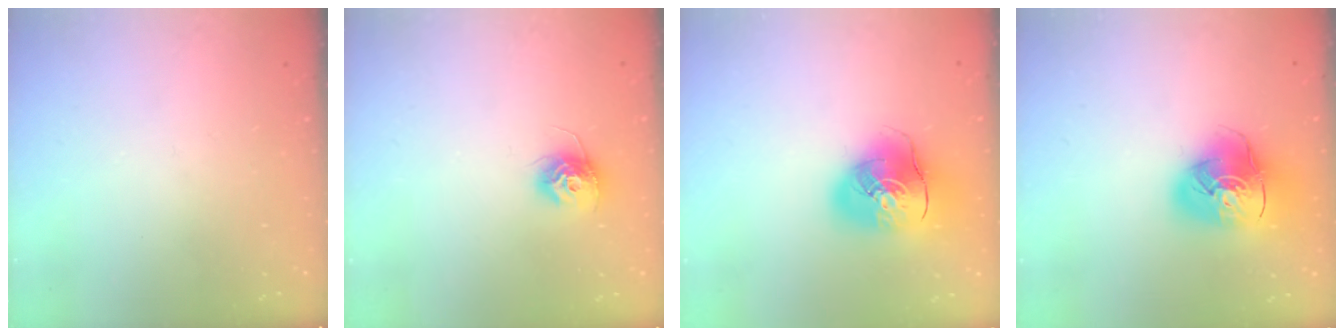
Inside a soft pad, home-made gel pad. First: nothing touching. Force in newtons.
{"total": 10.3, "press": 10.3, "slide": 0.4}
{"total": 14.8, "press": 14.5, "slide": 2.6}
{"total": 14.9, "press": 14.7, "slide": 2.1}